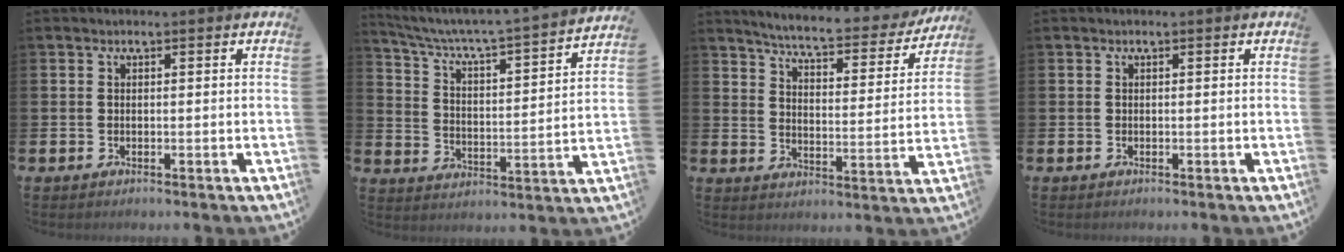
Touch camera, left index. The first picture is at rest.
{"total": 5.2, "force": [4.6, 0.3, 2.4], "torque": [-0.074, -0.046, 0.068]}
{"total": 5.9, "force": [5.5, 0.4, 2.2], "torque": [-0.063, -0.044, 0.087]}
{"total": 0.0}